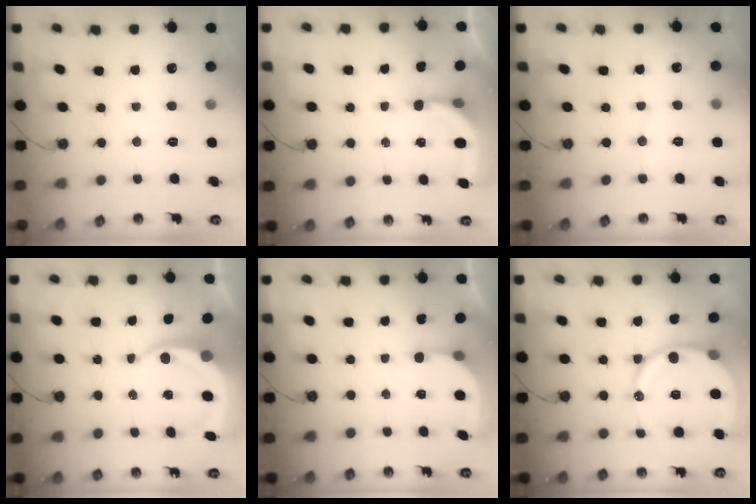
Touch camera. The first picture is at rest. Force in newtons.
{"total": 5.0, "press": 5.0, "slide": 0.3}
{"total": 2.7, "press": 2.7, "slide": 0.3}
{"total": 6.1, "press": 6.1, "slide": 0.7}
{"total": 2.5, "press": 2.5, "slide": 0.4}
{"total": 14.8, "press": 14.6, "slide": 2.0}